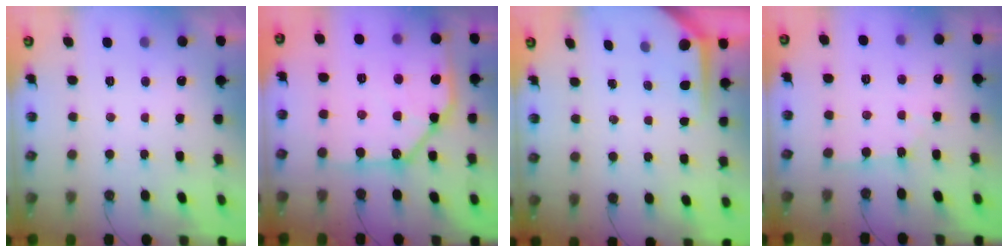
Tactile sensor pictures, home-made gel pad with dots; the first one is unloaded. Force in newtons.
{"total": 18.2, "press": 18.1, "slide": 1.9}
{"total": 4.9, "press": 4.9, "slide": 0.3}
{"total": 1.0, "press": 1.0, "slide": 0.1}